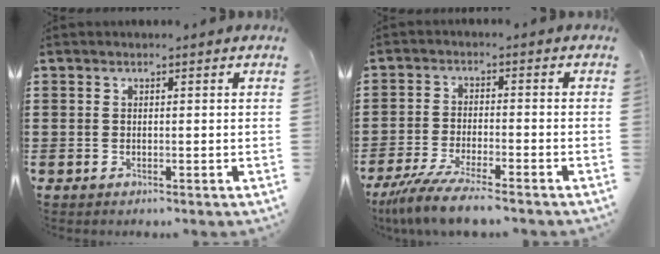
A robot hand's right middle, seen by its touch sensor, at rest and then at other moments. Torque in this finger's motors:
{"motor_torque": [2.04, -0.10, 0.77, 0.21]}